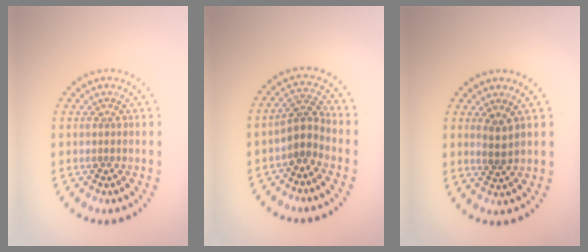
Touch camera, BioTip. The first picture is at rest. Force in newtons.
{"total": 2.5, "press": 2.0, "slide": 1.6}
{"total": 1.6, "press": 1.3, "slide": 0.9}